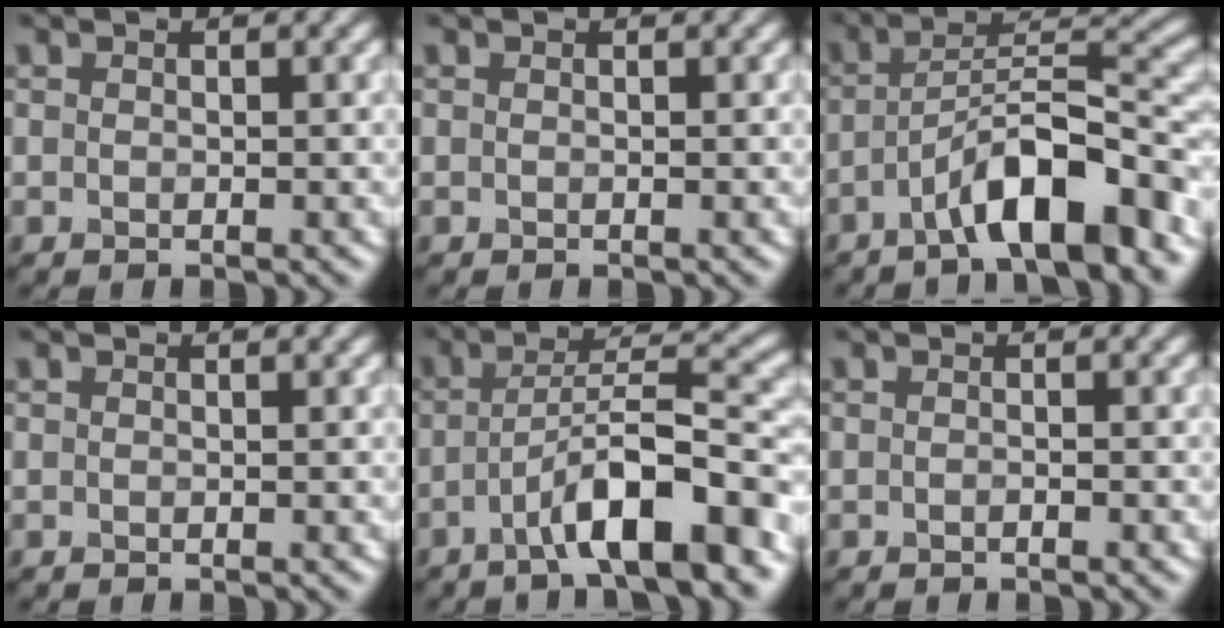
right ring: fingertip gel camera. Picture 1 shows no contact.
{"total": 0.0}
{"total": 8.4, "force": [-4.7, 2.2, 6.6], "torque": [-0.101, 0.019, -0.076]}
{"total": 0.0}
{"total": 8.4, "force": [-4.0, 1.6, 7.2], "torque": [-0.109, 0.022, -0.065]}
{"total": 0.5, "force": [-0.3, 0.1, 0.4], "torque": [-0.007, 0.000, -0.007]}